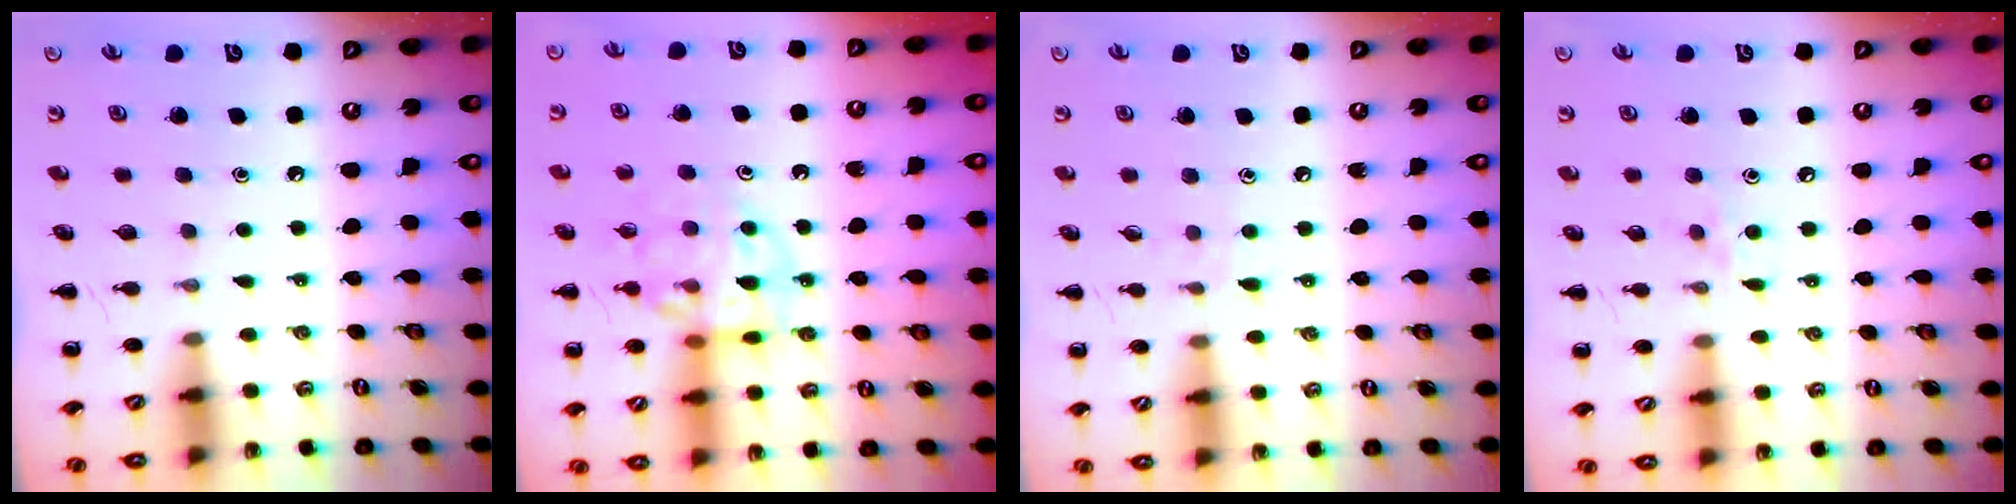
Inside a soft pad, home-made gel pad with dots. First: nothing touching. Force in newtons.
{"total": 12.7, "press": 12.6, "slide": 2.1}
{"total": 3.9, "press": 3.6, "slide": 1.7}
{"total": 5.8, "press": 5.6, "slide": 1.3}